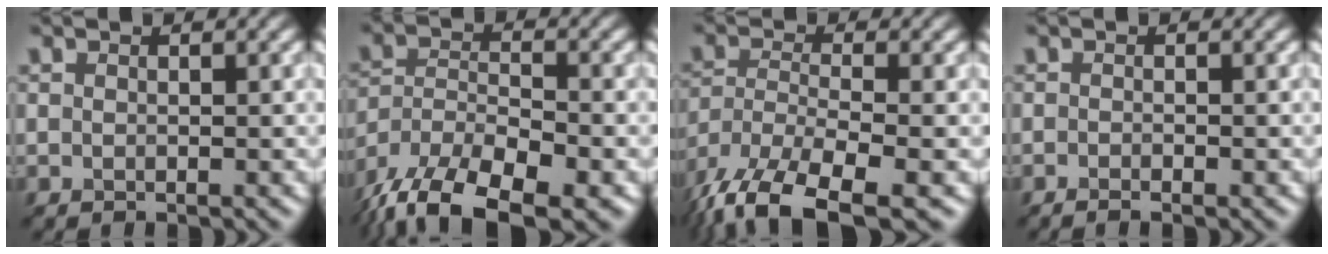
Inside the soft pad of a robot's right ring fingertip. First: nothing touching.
{"total": 13.0, "force": [-10.6, 4.3, 6.2], "torque": [-0.146, -0.025, -0.141]}
{"total": 11.8, "force": [-8.9, 3.5, 7.0], "torque": [-0.192, -0.030, -0.116]}
{"total": 1.5, "force": [-1.4, -0.5, 0.1], "torque": [-0.018, -0.004, 0.002]}